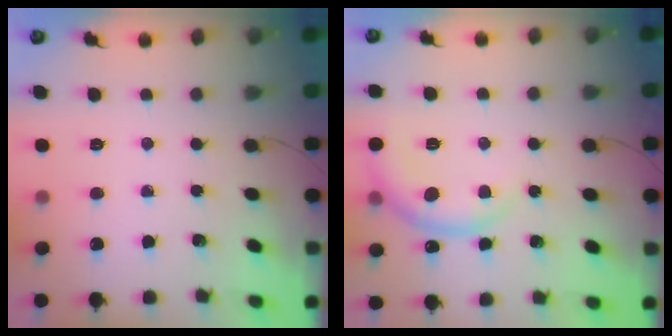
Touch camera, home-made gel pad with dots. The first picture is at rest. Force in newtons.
{"total": 6.9, "press": 6.8, "slide": 0.6}